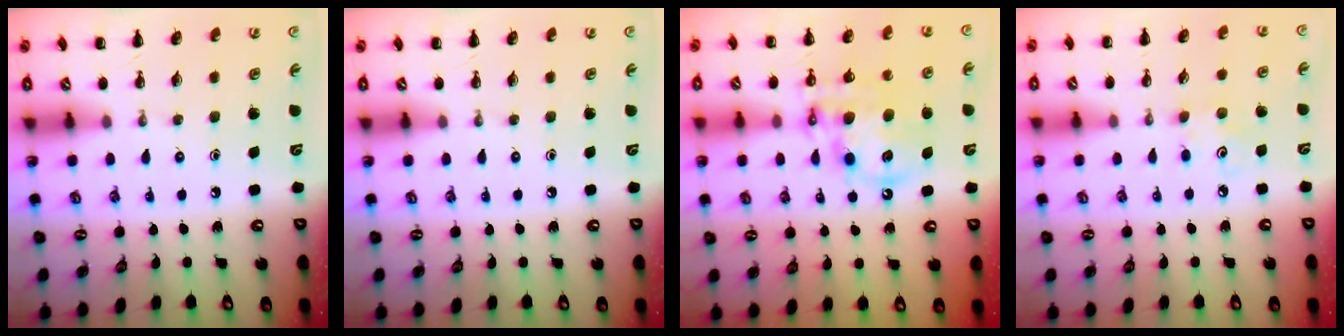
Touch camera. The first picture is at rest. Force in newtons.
{"total": 0.0}
{"total": 13.2, "press": 12.8, "slide": 3.3}
{"total": 3.1, "press": 3.0, "slide": 0.8}